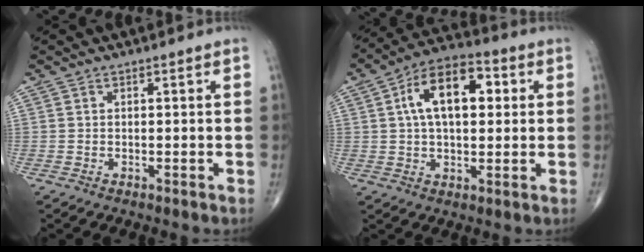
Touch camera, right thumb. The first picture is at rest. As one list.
[{"total": 13.9, "force": [3.0, 7.6, 11.2], "torque": [-0.170, 0.021, 0.042]}]